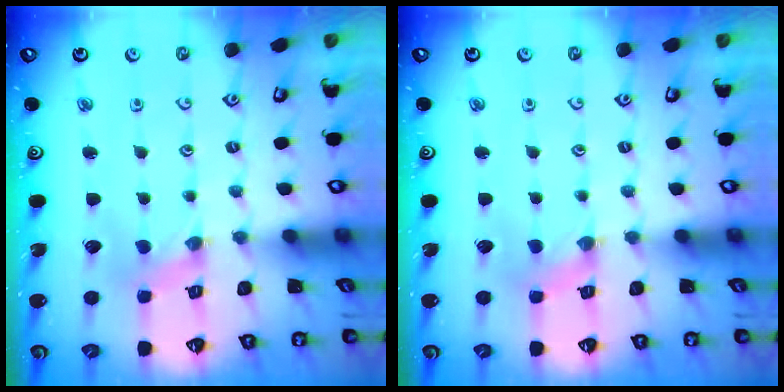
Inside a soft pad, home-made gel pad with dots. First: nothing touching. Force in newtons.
{"total": 1.6, "press": 1.5, "slide": 0.2}